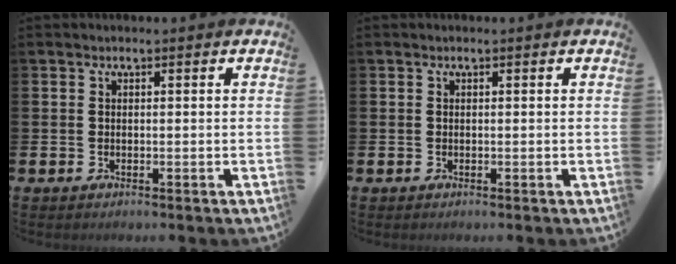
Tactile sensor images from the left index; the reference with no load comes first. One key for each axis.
{"total": 0.0}